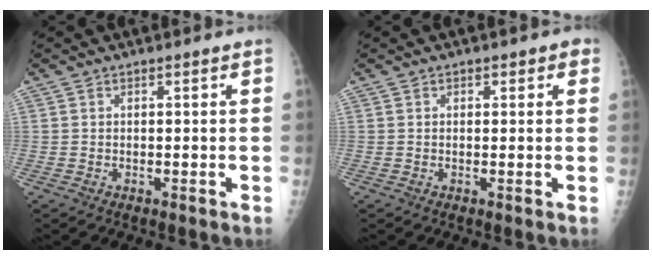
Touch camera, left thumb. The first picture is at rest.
{"total": 2.0, "force": [0.9, 1.2, 1.3], "torque": [-0.003, 0.001, 0.008]}